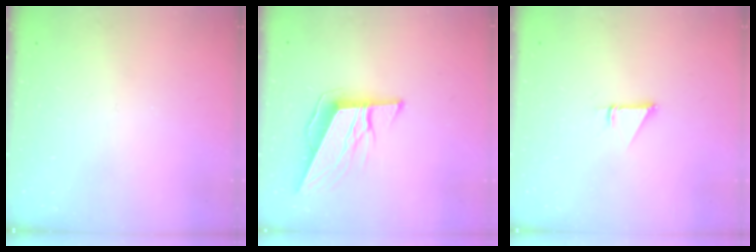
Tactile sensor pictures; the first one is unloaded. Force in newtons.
{"total": 10.7, "press": 10.2, "slide": 3.3}
{"total": 0.9, "press": 0.9, "slide": 0.1}